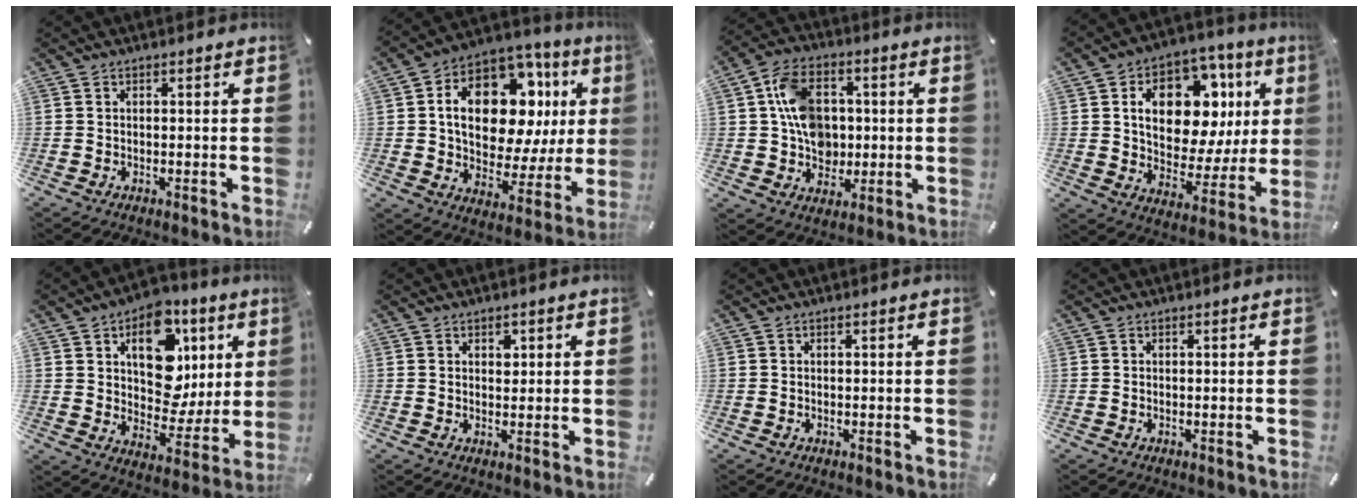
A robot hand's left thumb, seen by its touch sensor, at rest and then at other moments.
{"total": 20.8, "force": [6.2, 12.5, 15.4], "torque": [-0.244, -0.036, 0.101]}
{"total": 12.9, "force": [0.7, 10.4, 7.7], "torque": [-0.147, 0.020, 0.019]}
{"total": 18.5, "force": [6.8, 11.3, 12.9], "torque": [-0.188, -0.041, 0.117]}
{"total": 16.3, "force": [6.2, 11.5, 9.8], "torque": [-0.121, -0.035, 0.111]}
{"total": 2.0, "force": [0.8, 1.6, 1.0], "torque": [0.002, -0.007, 0.008]}
{"total": 0.0}
{"total": 0.0}